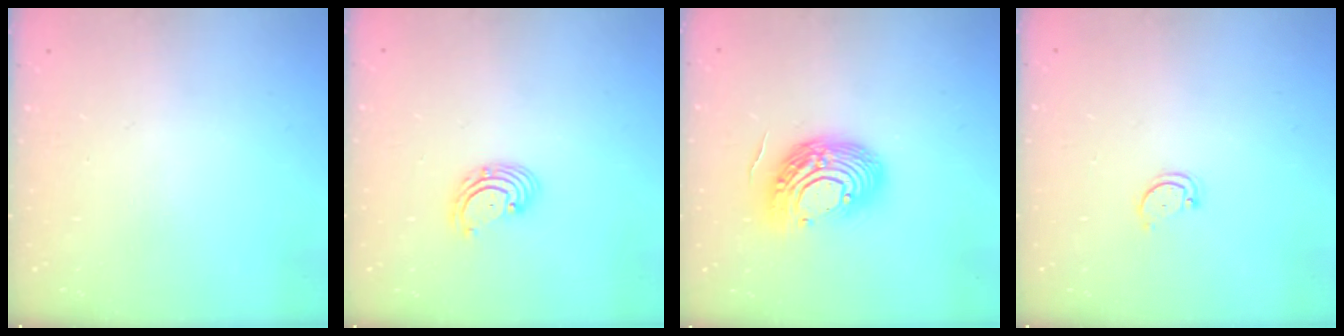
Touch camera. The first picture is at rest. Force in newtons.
{"total": 2.7, "press": 2.7, "slide": 0.1}
{"total": 14.4, "press": 14.3, "slide": 1.4}
{"total": 2.8, "press": 2.8, "slide": 0.3}